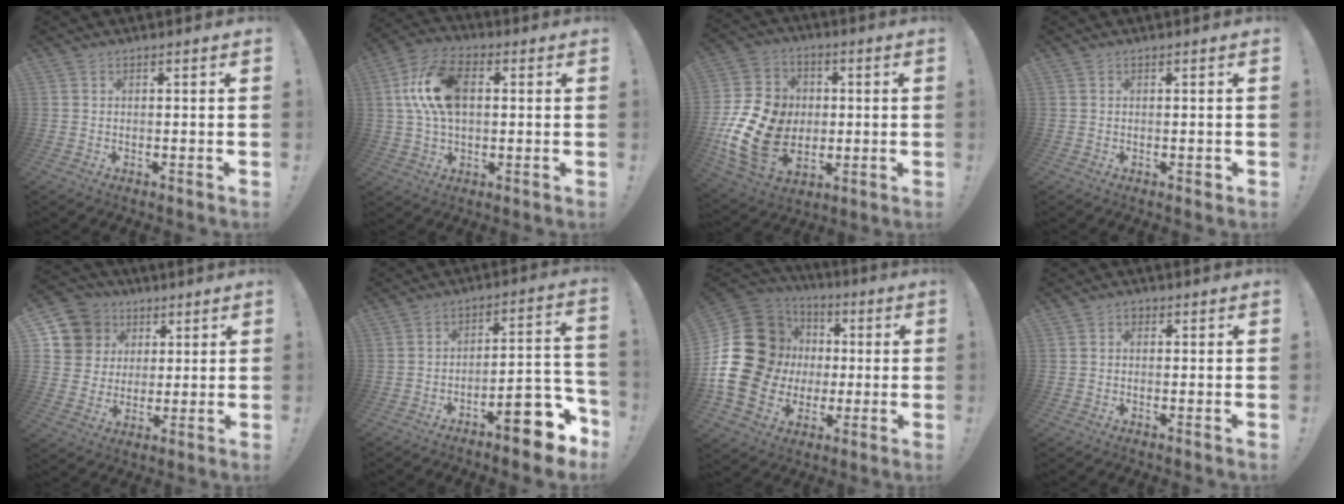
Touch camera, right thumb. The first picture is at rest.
{"total": 15.3, "force": [2.6, 9.5, 11.8], "torque": [-0.222, 0.010, 0.051]}
{"total": 19.8, "force": [-3.3, 15.7, 11.5], "torque": [-0.218, 0.028, -0.038]}
{"total": 0.7, "force": [0.1, 0.5, 0.4], "torque": [-0.002, 0.001, 0.002]}
{"total": 11.8, "force": [4.3, 10.6, 2.9], "torque": [-0.046, -0.016, 0.095]}
{"total": 14.2, "force": [-9.2, 4.1, 10.0], "torque": [-0.101, 0.059, -0.147]}
{"total": 25.6, "force": [0.2, 21.7, 13.6], "torque": [-0.260, 0.002, 0.063]}
{"total": 1.3, "force": [0.1, 1.0, 0.8], "torque": [-0.010, 0.003, 0.000]}